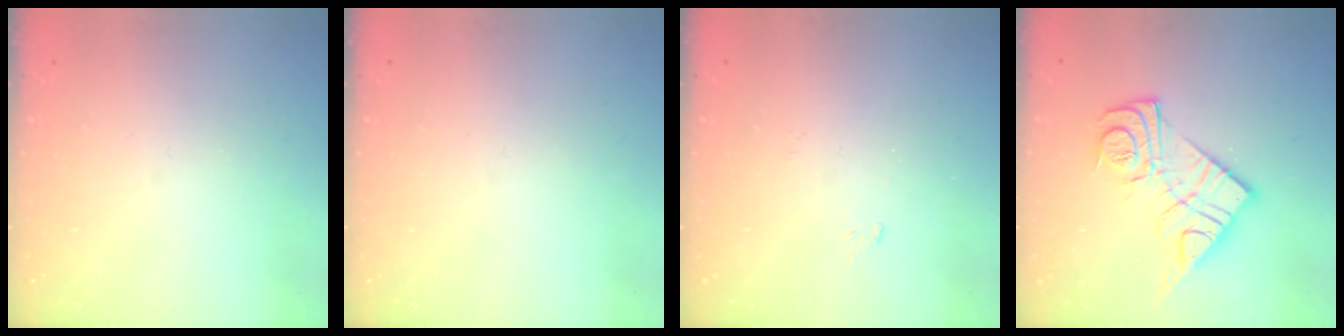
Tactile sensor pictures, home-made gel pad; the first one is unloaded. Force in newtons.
{"total": 0.0}
{"total": 4.1, "press": 4.1, "slide": 0.4}
{"total": 16.3, "press": 16.2, "slide": 1.4}